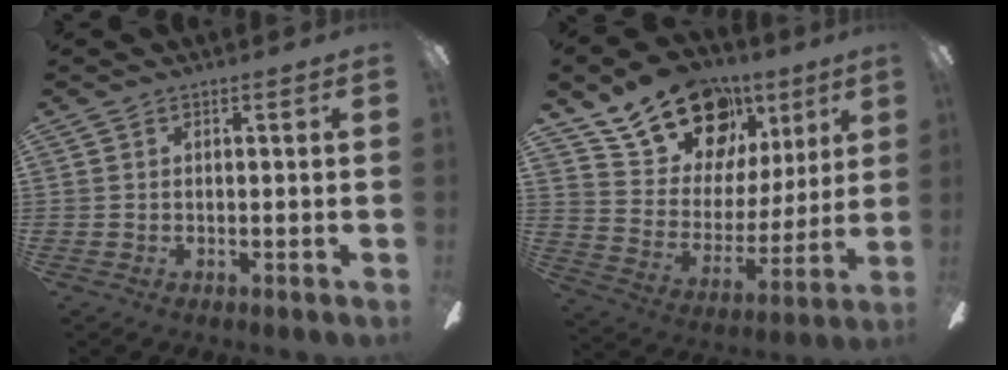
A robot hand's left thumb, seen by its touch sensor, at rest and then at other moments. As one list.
[{"total": 21.5, "force": [14.6, 12.9, 9.1], "torque": [-0.158, -0.077, 0.272]}]